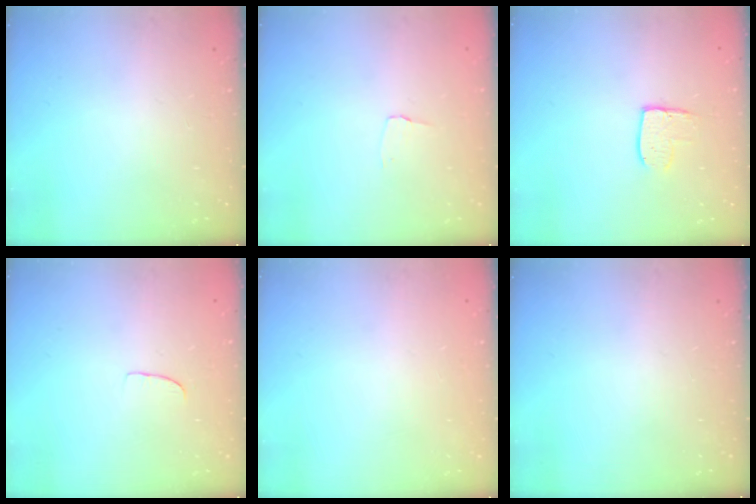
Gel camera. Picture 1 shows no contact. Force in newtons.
{"total": 2.6, "press": 2.6, "slide": 0.2}
{"total": 8.4, "press": 8.4, "slide": 0.3}
{"total": 5.7, "press": 5.7, "slide": 0.5}
{"total": 0.0}
{"total": 0.0}